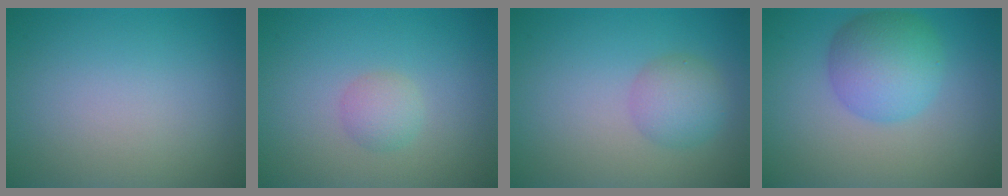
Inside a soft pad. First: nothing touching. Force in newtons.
{"total": 1.6, "press": 1.6, "slide": 0.1}
{"total": 2.8, "press": 2.8, "slide": 0.1}
{"total": 5.3, "press": 5.3, "slide": 0.1}